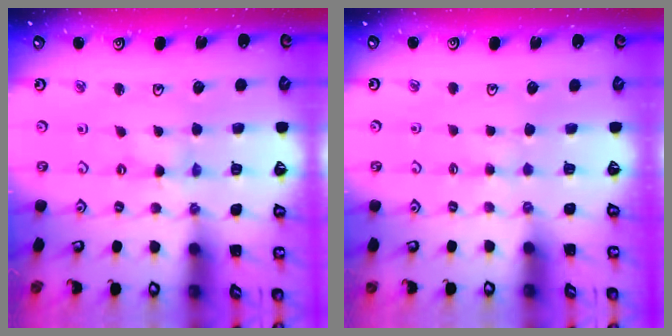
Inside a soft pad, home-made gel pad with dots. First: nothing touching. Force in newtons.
{"total": 2.4, "press": 2.4, "slide": 0.4}